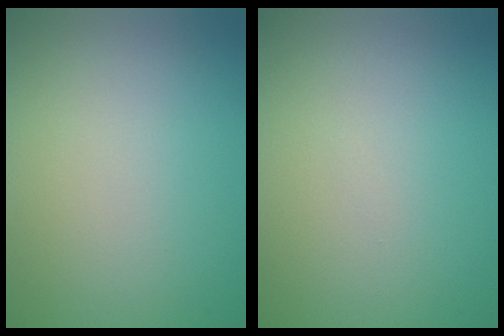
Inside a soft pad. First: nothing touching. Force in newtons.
{"total": 0.0}